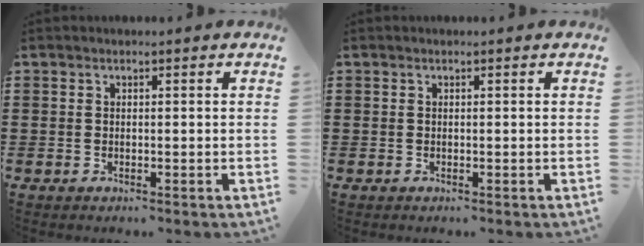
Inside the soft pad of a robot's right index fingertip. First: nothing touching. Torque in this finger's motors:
{"motor_torque": [0.00, 0.00, 0.00, 0.00]}